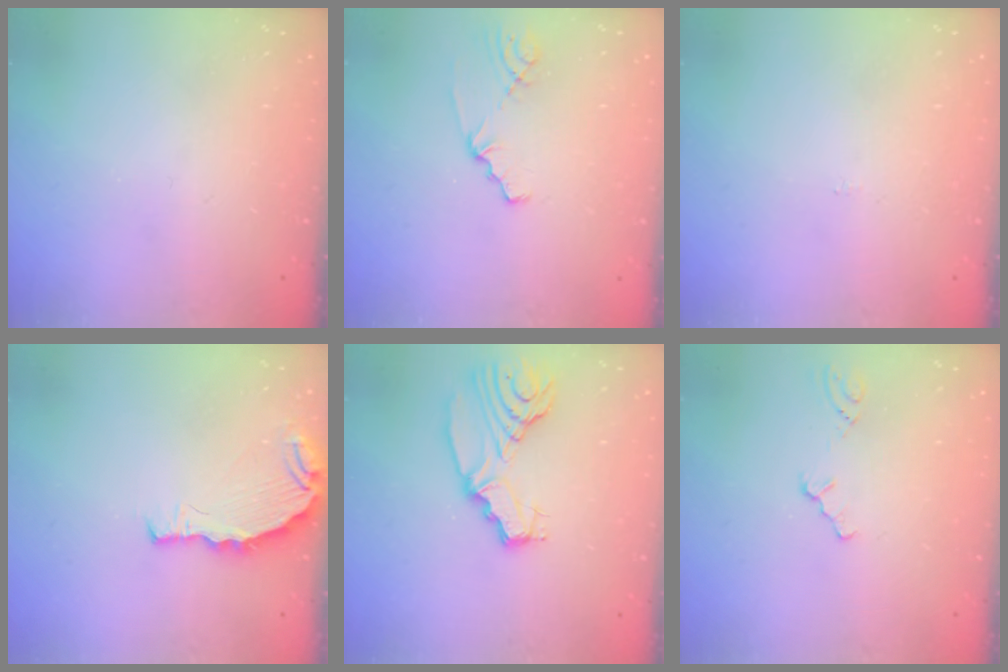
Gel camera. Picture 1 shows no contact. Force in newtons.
{"total": 1.1, "press": 1.1, "slide": 0.2}
{"total": 0.0}
{"total": 7.6, "press": 6.0, "slide": 4.6}
{"total": 10.2, "press": 10.2, "slide": 1.1}
{"total": 1.3, "press": 1.3, "slide": 0.3}